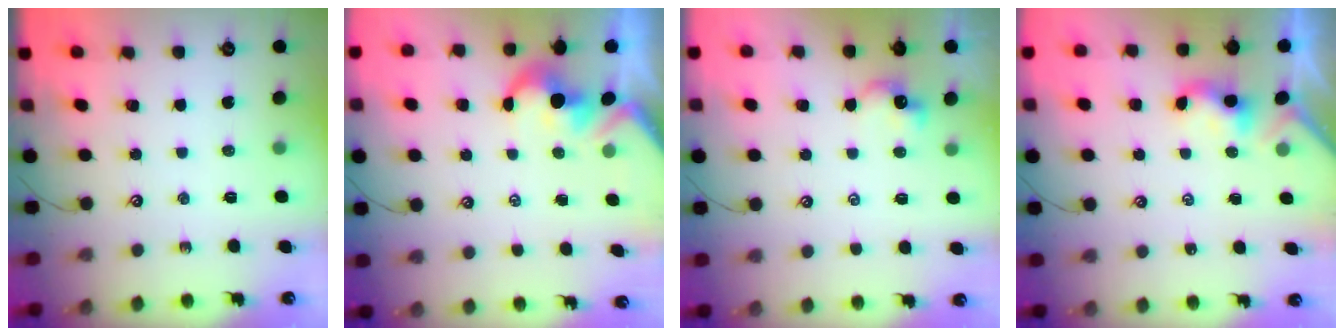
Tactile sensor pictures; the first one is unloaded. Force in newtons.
{"total": 1.7, "press": 1.4, "slide": 1.0}
{"total": 2.5, "press": 2.5, "slide": 0.1}
{"total": 1.1, "press": 1.0, "slide": 0.2}